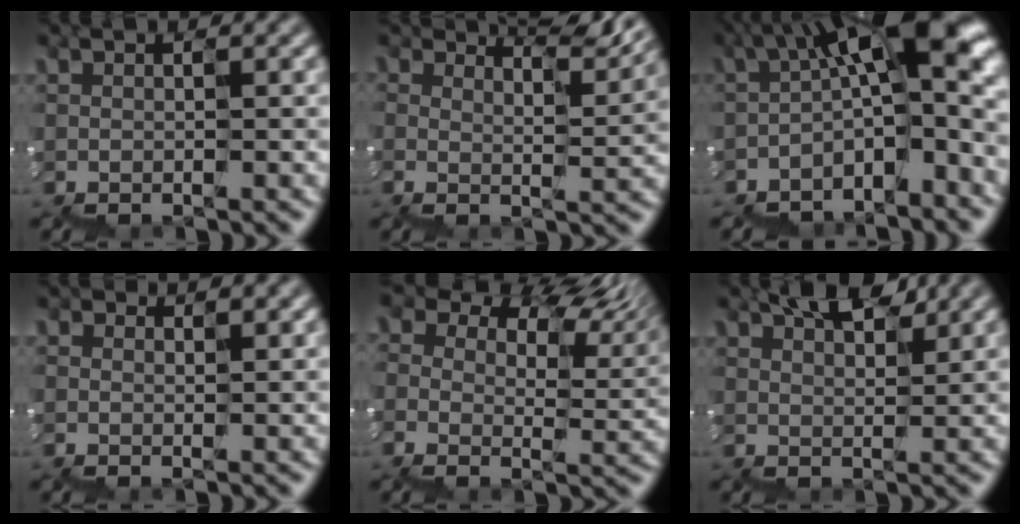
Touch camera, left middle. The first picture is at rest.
{"total": 4.1, "force": [3.8, 0.4, 1.6], "torque": [-0.019, 0.013, 0.055]}
{"total": 10.6, "force": [-1.3, 3.7, 9.9], "torque": [-0.174, 0.016, -0.022]}
{"total": 0.5, "force": [0.5, 0.3, 0.1], "torque": [0.005, 0.003, 0.010]}
{"total": 10.6, "force": [6.1, 6.2, 6.1], "torque": [-0.128, 0.003, 0.113]}
{"total": 3.4, "force": [3.1, 0.9, 1.1], "torque": [-0.031, 0.013, 0.048]}